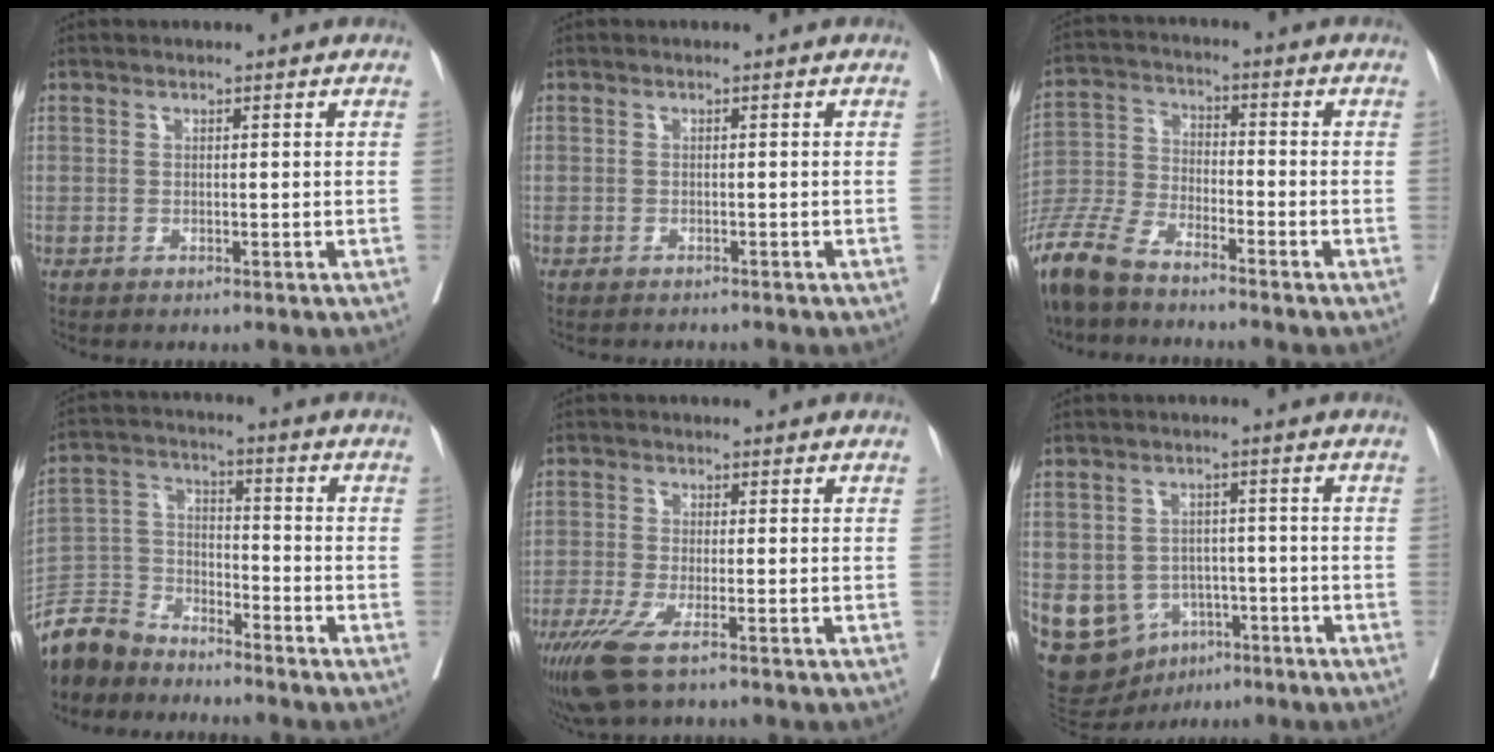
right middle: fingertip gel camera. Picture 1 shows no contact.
{"total": 3.1, "force": [-2.8, 0.6, 1.2], "torque": [-0.014, -0.002, -0.035]}
{"total": 10.6, "force": [-9.0, 2.4, 5.2], "torque": [-0.116, -0.024, -0.180]}
{"total": 9.3, "force": [-8.8, 2.9, 1.3], "torque": [-0.027, 0.005, -0.179]}
{"total": 7.1, "force": [-4.6, 0.9, 5.4], "torque": [-0.099, -0.021, -0.080]}
{"total": 11.9, "force": [-4.7, 9.8, 4.7], "torque": [-0.097, 0.018, -0.056]}